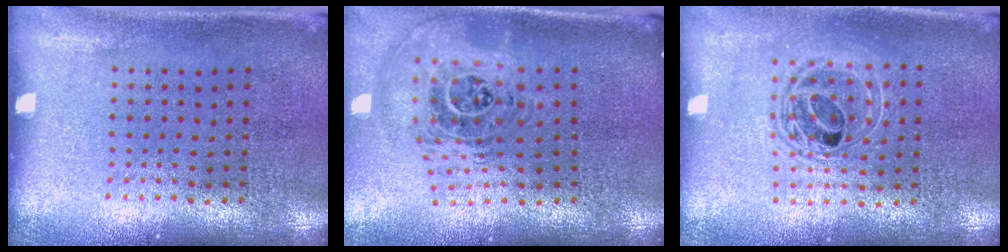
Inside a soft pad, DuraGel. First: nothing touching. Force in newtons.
{"total": 1.7, "press": 1.4, "slide": 0.9}
{"total": 1.7, "press": 1.4, "slide": 0.9}